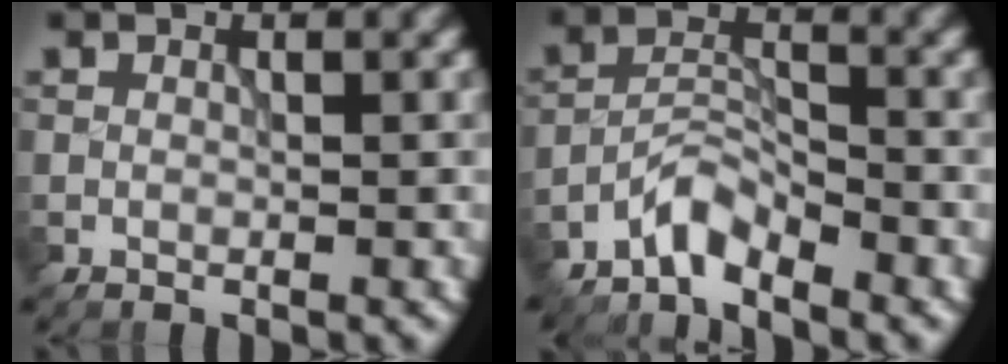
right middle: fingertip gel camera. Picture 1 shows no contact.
{"total": 2.9, "force": [-2.6, 0.5, 1.0], "torque": [-0.017, 0.009, -0.060]}